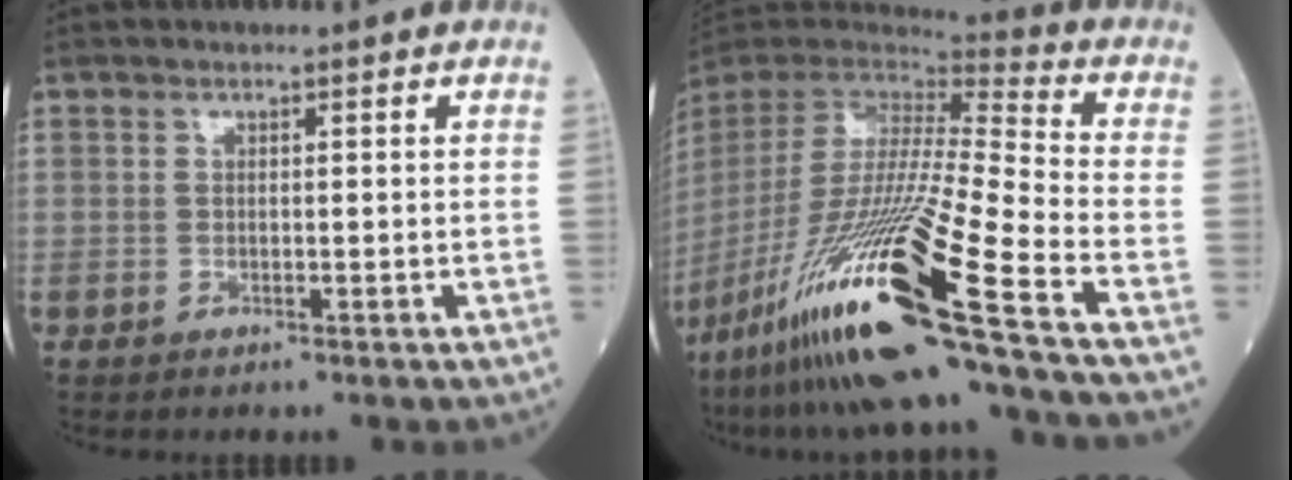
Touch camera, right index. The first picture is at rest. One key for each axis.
{"total": 28.6, "fx": -16.7, "fy": -0.6, "fz": 23.2, "tx": -0.465, "ty": -0.066, "tz": -0.313}